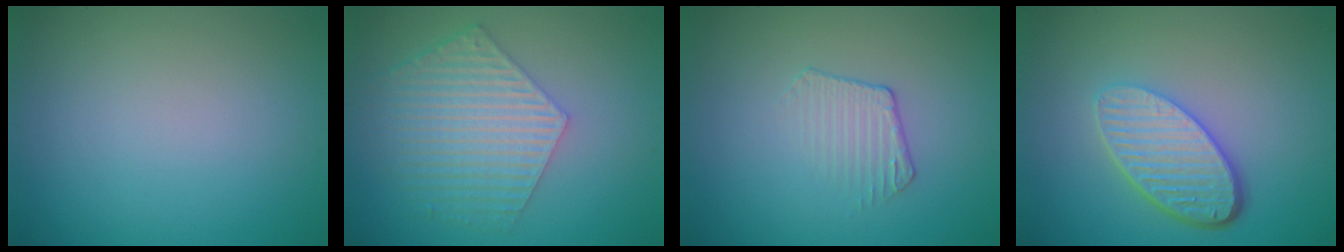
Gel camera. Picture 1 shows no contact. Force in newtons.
{"total": 5.9, "press": 4.4, "slide": 4.0}
{"total": 1.8, "press": 0.9, "slide": 1.5}
{"total": 5.3, "press": 3.9, "slide": 3.6}